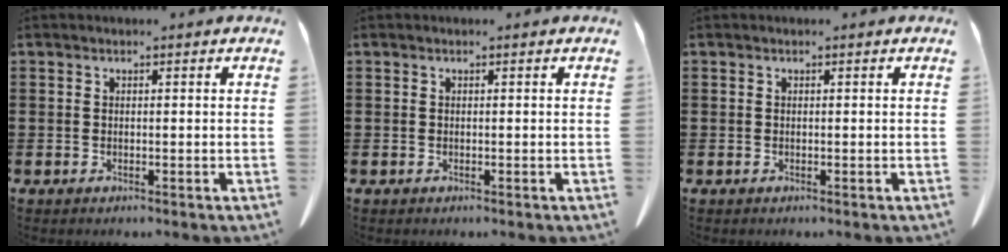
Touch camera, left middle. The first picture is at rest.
{"total": 0.0}
{"total": 0.0}